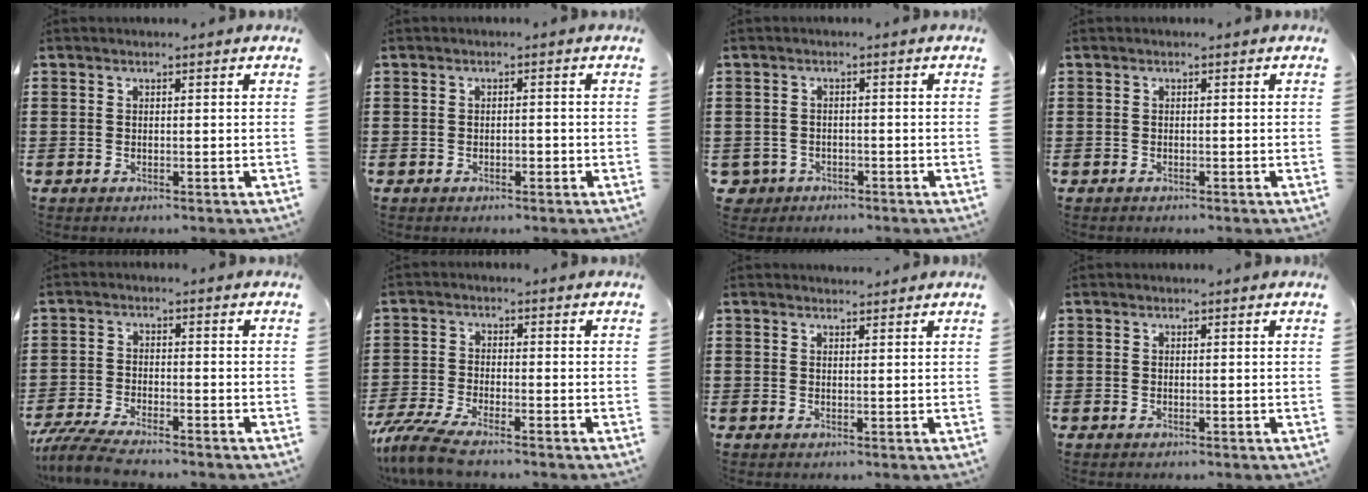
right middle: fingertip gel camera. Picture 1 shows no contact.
{"total": 0.8, "force": [-0.5, 0.4, 0.5], "torque": [-0.011, -0.003, -0.009]}
{"total": 1.8, "force": [-1.4, 1.1, 0.0], "torque": [-0.013, -0.001, -0.036]}
{"total": 0.0}
{"total": 4.9, "force": [-4.5, 0.3, 1.9], "torque": [-0.059, -0.015, -0.094]}
{"total": 5.1, "force": [-4.3, 0.4, 2.8], "torque": [-0.088, -0.024, -0.093]}
{"total": 1.1, "force": [1.1, 0.0, 0.0], "torque": [-0.003, -0.002, 0.022]}
{"total": 0.0}